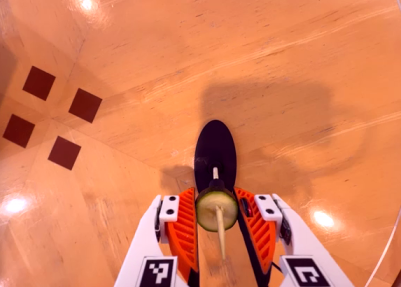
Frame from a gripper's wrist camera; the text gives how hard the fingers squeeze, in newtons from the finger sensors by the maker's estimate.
{"total": 9.2, "left": 9.1, "right": 9.3}